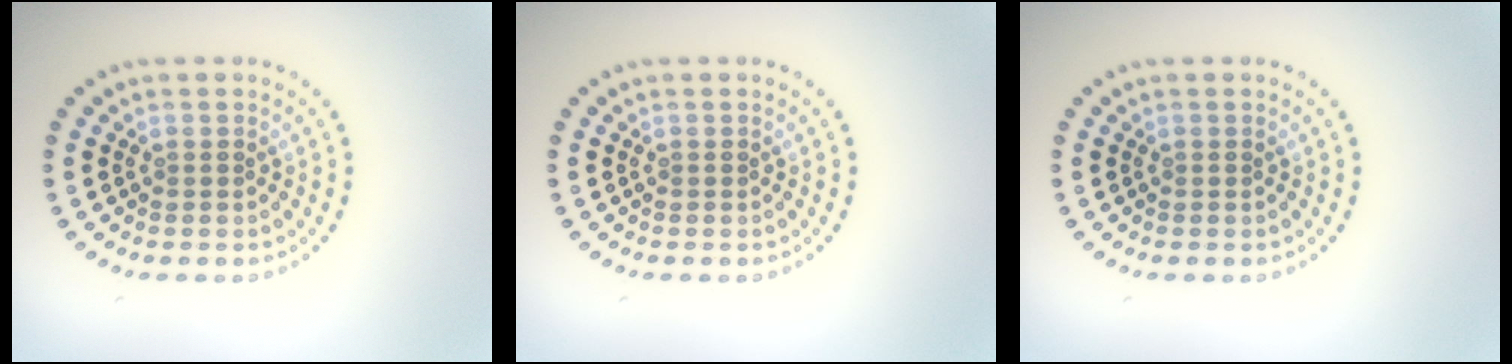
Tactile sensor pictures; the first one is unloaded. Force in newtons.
{"total": 0.0}
{"total": 0.0}